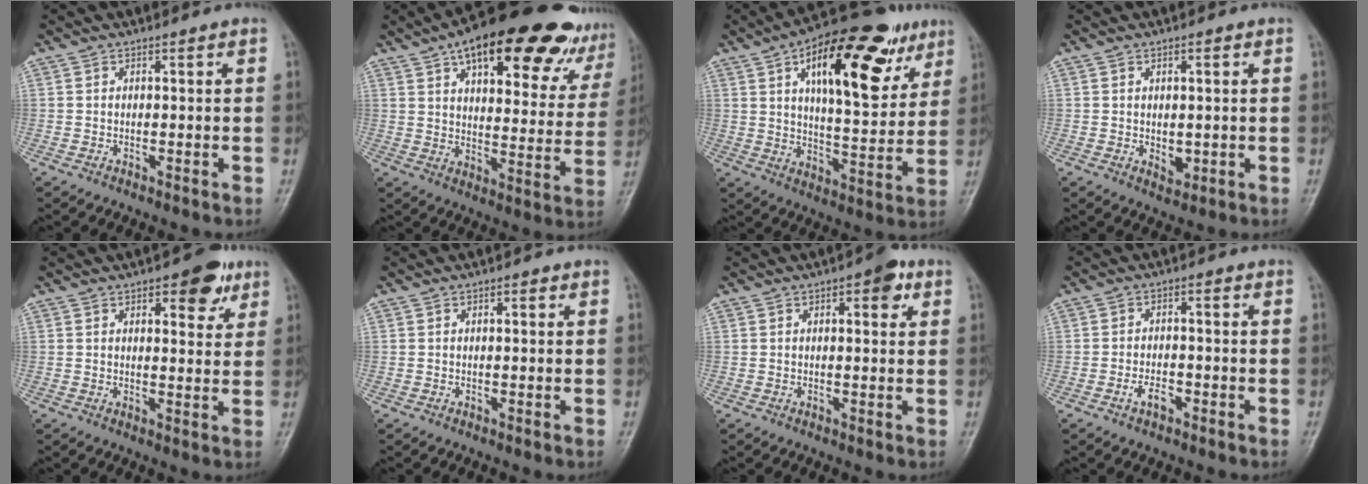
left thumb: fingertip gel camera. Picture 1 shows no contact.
{"total": 28.0, "force": [17.8, 10.4, 18.9], "torque": [-0.237, -0.025, 0.242]}
{"total": 23.7, "force": [10.7, 10.2, 18.5], "torque": [-0.236, -0.016, 0.162]}
{"total": 3.2, "force": [-0.1, 2.1, 2.4], "torque": [-0.024, -0.005, 0.003]}
{"total": 7.4, "force": [4.0, 3.4, 5.1], "torque": [-0.035, -0.013, 0.045]}
{"total": 1.0, "force": [0.4, 0.5, 0.7], "torque": [-0.006, 0.003, 0.002]}
{"total": 4.6, "force": [2.1, 2.1, 3.6], "torque": [-0.029, 0.001, 0.018]}
{"total": 3.3, "force": [-1.8, 1.7, 2.1], "torque": [-0.032, 0.018, -0.033]}